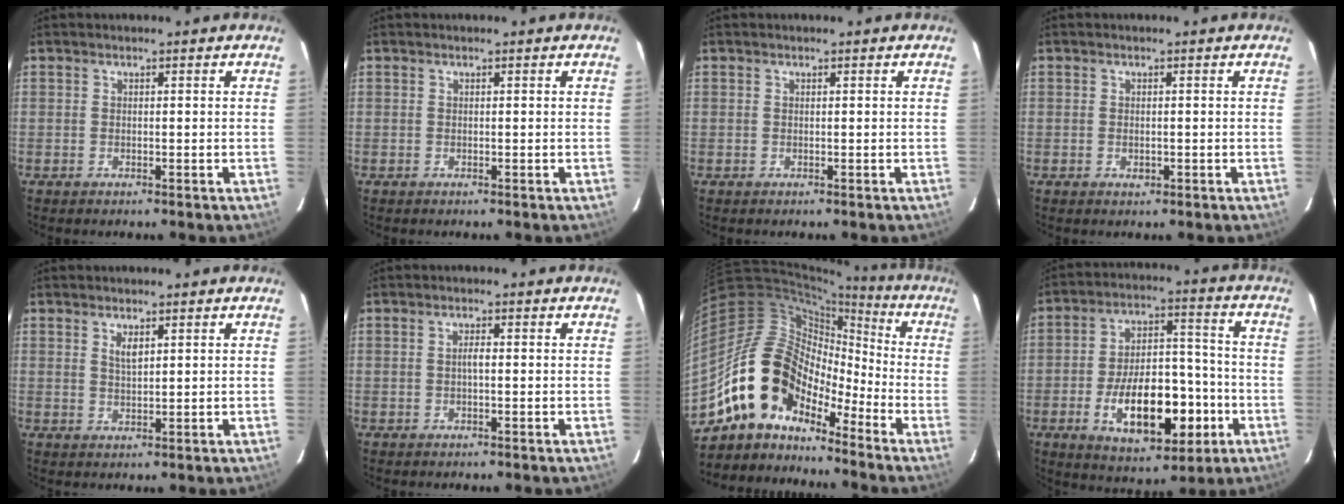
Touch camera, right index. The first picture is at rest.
{"total": 0.0}
{"total": 0.0}
{"total": 1.1, "force": [-0.3, 0.8, 0.6], "torque": [-0.008, 0.000, -0.004]}
{"total": 2.4, "force": [1.2, 0.9, 1.8], "torque": [-0.032, 0.000, 0.021]}
{"total": 1.4, "force": [-0.1, 0.3, 1.3], "torque": [-0.025, 0.004, -0.004]}
{"total": 14.8, "force": [-10.6, 8.5, 6.1], "torque": [-0.112, 0.026, -0.208]}
{"total": 18.2, "force": [-6.3, 9.2, 14.5], "torque": [-0.259, 0.017, -0.080]}